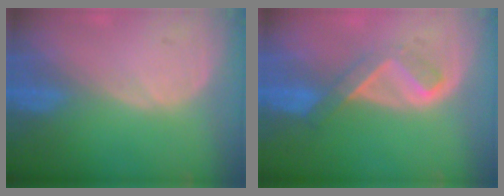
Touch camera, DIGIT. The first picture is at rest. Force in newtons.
{"total": 5.2, "press": 4.4, "slide": 2.8}